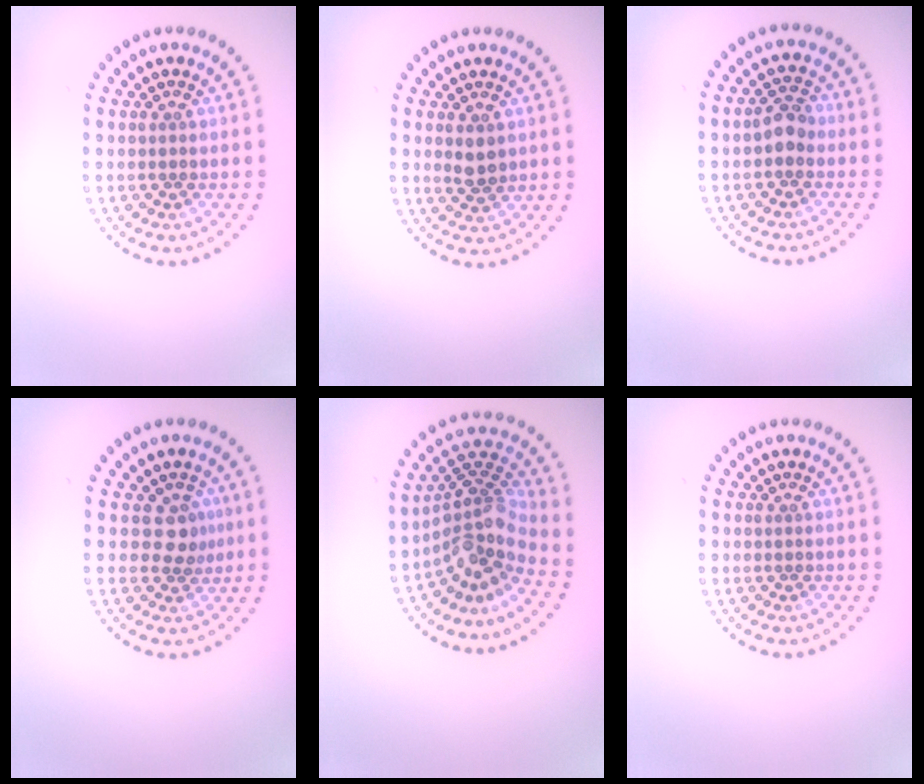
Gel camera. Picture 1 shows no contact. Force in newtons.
{"total": 1.8, "press": 1.7, "slide": 0.4}
{"total": 2.1, "press": 2.0, "slide": 0.5}
{"total": 2.1, "press": 1.6, "slide": 1.3}
{"total": 4.7, "press": 3.2, "slide": 3.4}
{"total": 0.0}